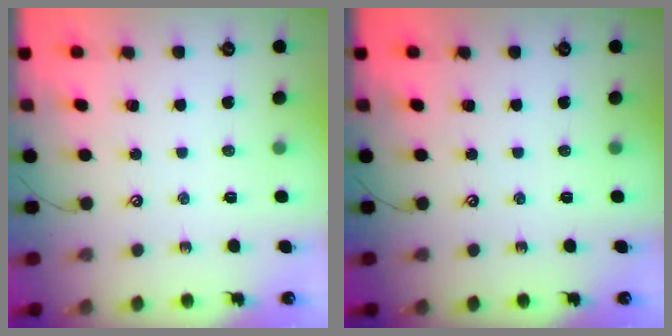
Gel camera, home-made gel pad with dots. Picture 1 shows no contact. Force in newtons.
{"total": 0.0}